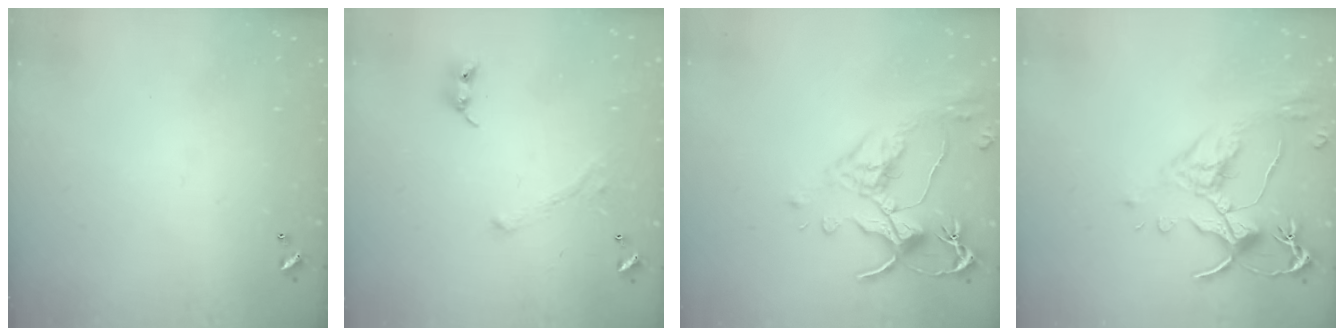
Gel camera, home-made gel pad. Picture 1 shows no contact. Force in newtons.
{"total": 1.8, "press": 1.6, "slide": 0.9}
{"total": 2.5, "press": 2.1, "slide": 1.2}
{"total": 2.5, "press": 2.1, "slide": 1.4}